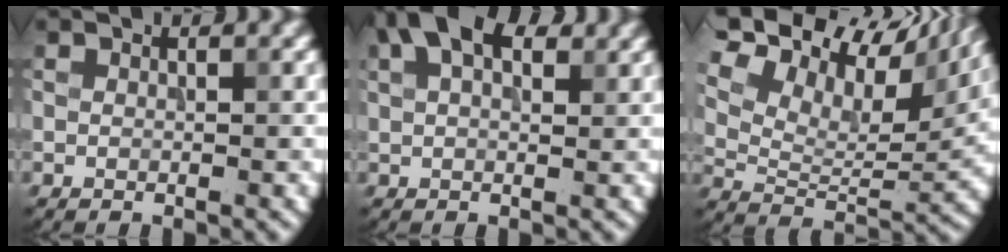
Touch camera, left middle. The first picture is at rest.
{"total": 6.3, "force": [3.4, 3.2, 4.2], "torque": [-0.088, 0.020, 0.050]}
{"total": 14.4, "force": [8.2, 6.9, 9.6], "torque": [-0.178, 0.045, 0.149]}